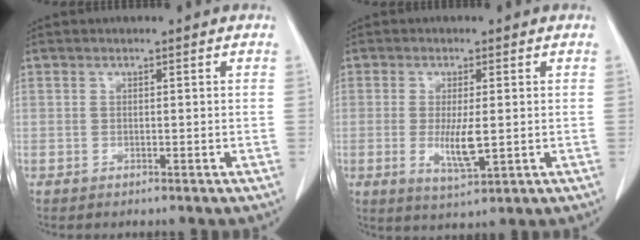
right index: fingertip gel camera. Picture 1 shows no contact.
{"total": 5.4, "force": [-0.5, 1.1, 5.3], "torque": [-0.100, -0.013, -0.006]}